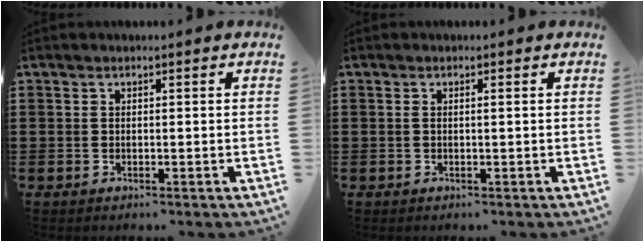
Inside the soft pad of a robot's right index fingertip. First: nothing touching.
{"total": 0.5, "force": [0.0, -0.1, 0.5], "torque": [-0.009, -0.003, 0.002]}